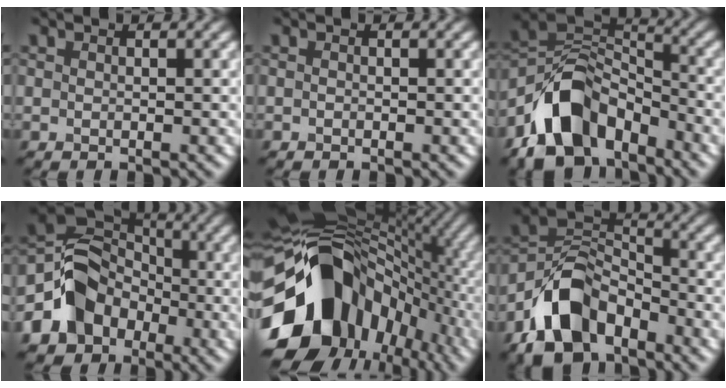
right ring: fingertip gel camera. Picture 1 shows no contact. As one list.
[{"total": 0.0}, {"total": 10.1, "force": [-5.9, 6.2, 5.3], "torque": [-0.084, 0.007, -0.120]}, {"total": 7.6, "force": [-3.3, 6.2, 2.8], "torque": [-0.026, 0.013, -0.079]}, {"total": 16.6, "force": [-3.4, 12.5, 10.4], "torque": [-0.184, 0.010, -0.069]}, {"total": 8.8, "force": [-5.1, 5.3, 4.7], "torque": [-0.086, 0.005, -0.106]}]